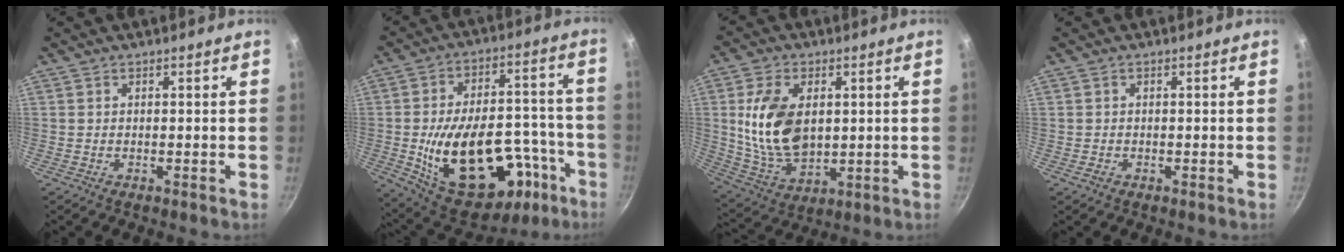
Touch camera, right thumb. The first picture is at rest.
{"total": 29.4, "force": [-10.1, 16.6, 22.1], "torque": [-0.303, 0.052, -0.120]}
{"total": 14.9, "force": [2.1, 9.5, 11.3], "torque": [-0.193, -0.019, 0.050]}
{"total": 1.0, "force": [-0.4, 0.8, 0.4], "torque": [-0.004, 0.002, -0.006]}